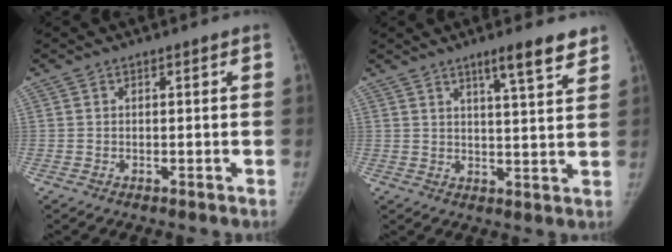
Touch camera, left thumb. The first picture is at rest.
{"total": 7.5, "force": [5.3, 0.9, 5.2], "torque": [-0.067, -0.034, 0.076]}